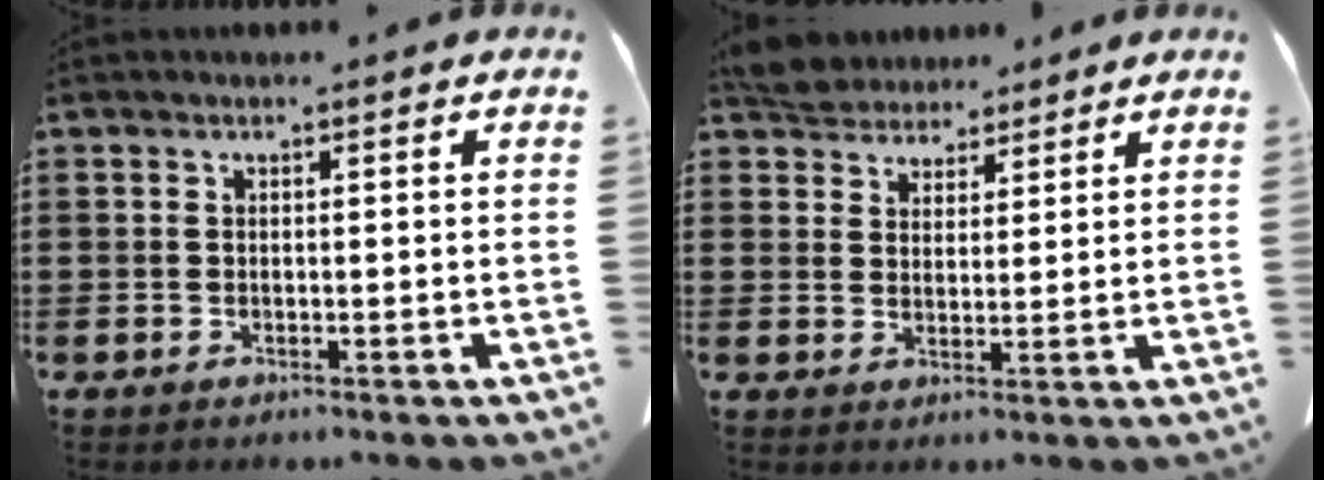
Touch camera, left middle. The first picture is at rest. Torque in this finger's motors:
{"motor_torque": [0.27, 0.23, 0.04, 0.00]}